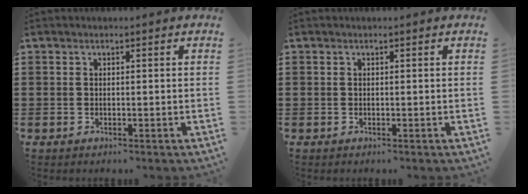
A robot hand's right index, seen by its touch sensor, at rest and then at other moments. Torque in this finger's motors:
{"motor_torque": [0.00, 0.00, 0.00, 0.00]}